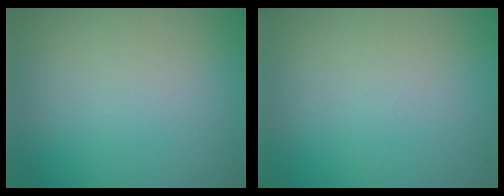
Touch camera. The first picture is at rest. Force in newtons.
{"total": 0.0}